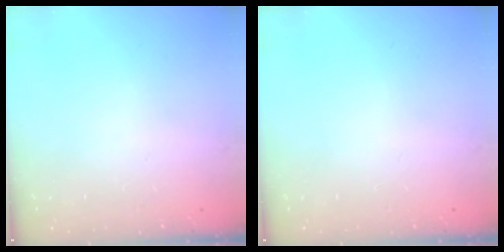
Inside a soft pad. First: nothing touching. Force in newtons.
{"total": 0.0}